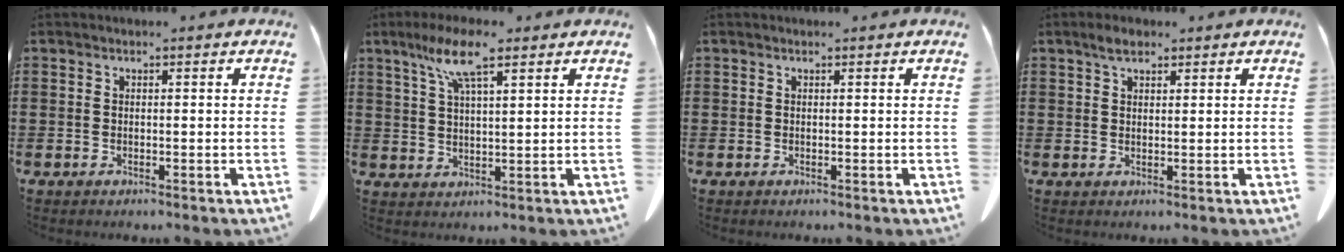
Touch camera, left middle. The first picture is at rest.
{"total": 7.7, "force": [4.9, 1.3, 5.8], "torque": [-0.126, 0.003, 0.085]}
{"total": 0.0}
{"total": 2.5, "force": [1.7, 0.9, 1.5], "torque": [-0.033, 0.004, 0.032]}